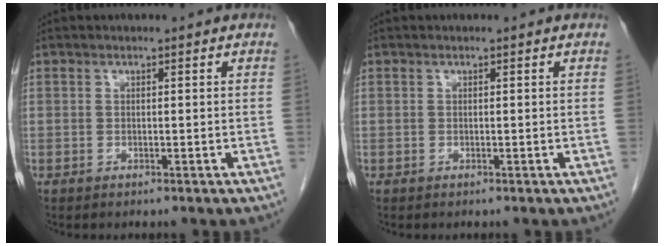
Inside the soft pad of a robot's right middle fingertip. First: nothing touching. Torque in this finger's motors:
{"motor_torque": [0.00, 0.00, 0.00, 0.00]}